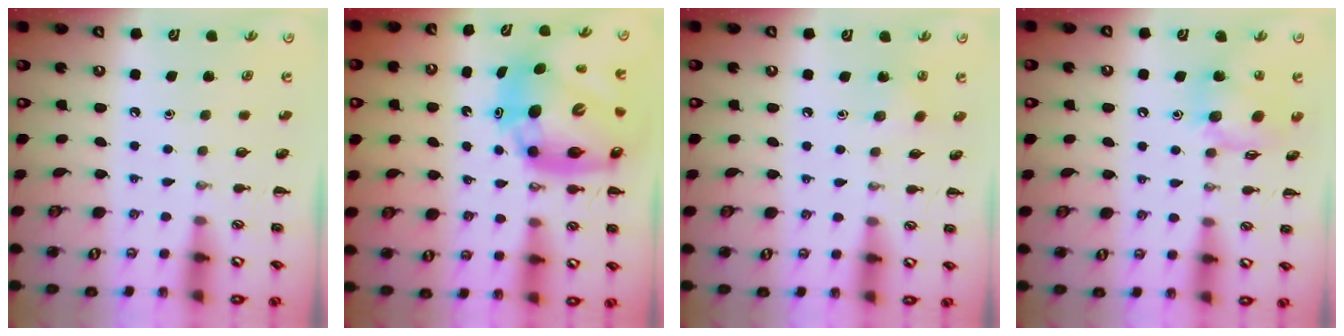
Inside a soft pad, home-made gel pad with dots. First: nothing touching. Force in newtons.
{"total": 17.4, "press": 16.7, "slide": 4.9}
{"total": 2.8, "press": 2.7, "slide": 0.9}
{"total": 13.0, "press": 12.9, "slide": 1.6}